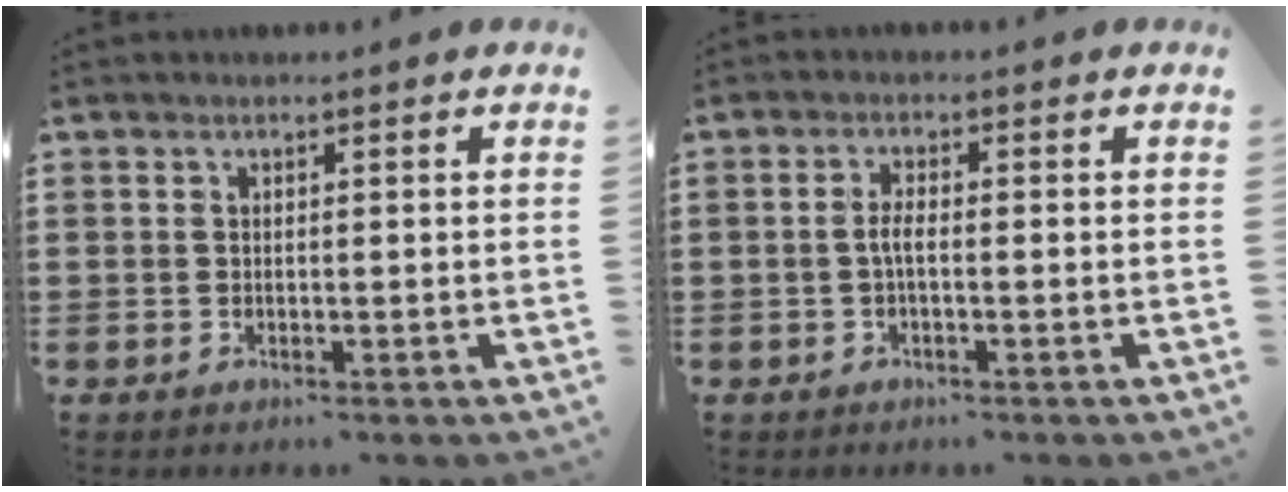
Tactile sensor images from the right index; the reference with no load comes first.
{"total": 2.4, "force": [-0.7, 0.5, 2.2], "torque": [-0.055, -0.004, -0.018]}